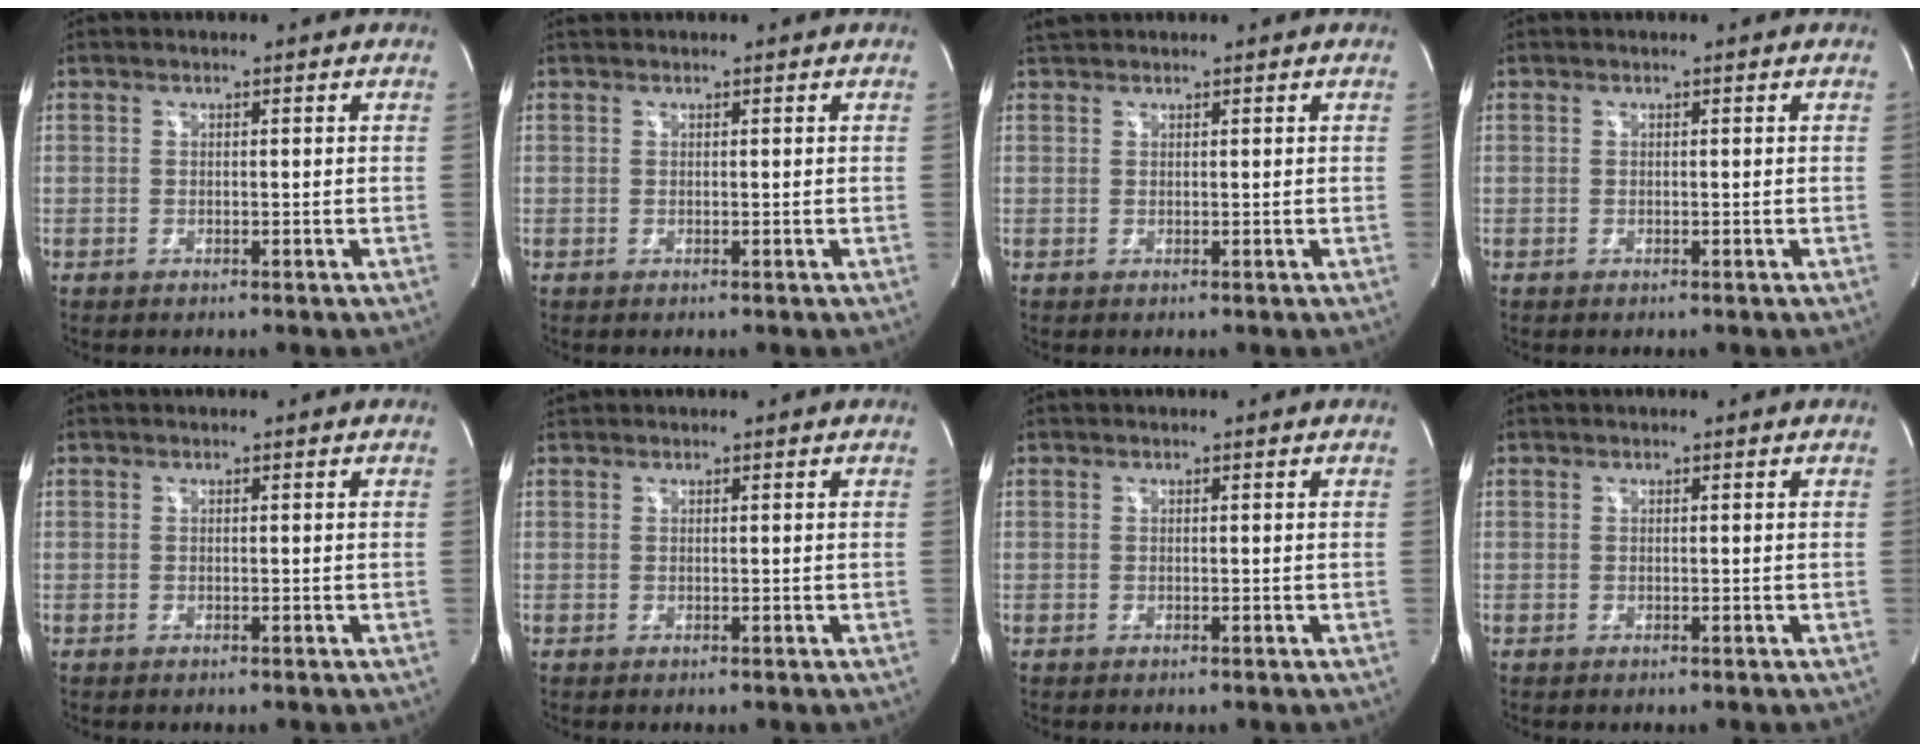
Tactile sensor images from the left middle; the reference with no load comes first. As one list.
[{"total": 0.5, "force": [0.5, 0.1, 0.0], "torque": [-0.008, 0.015, 0.013]}, {"total": 1.5, "force": [1.5, 0.3, 0.2], "torque": [-0.012, 0.017, 0.032]}, {"total": 0.0}, {"total": 0.0}, {"total": 0.6, "force": [0.5, 0.2, -0.1], "torque": [-0.008, 0.015, 0.014]}, {"total": 0.0}, {"total": 0.0}]